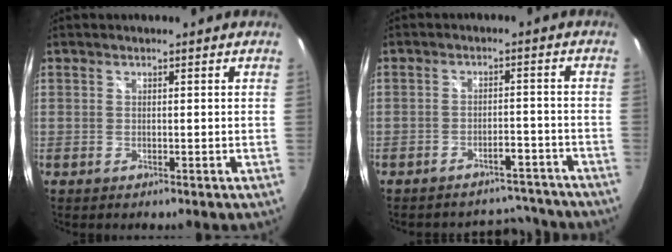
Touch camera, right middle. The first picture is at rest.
{"total": 9.8, "force": [-8.9, 3.5, 1.9], "torque": [-0.034, 0.025, -0.103]}